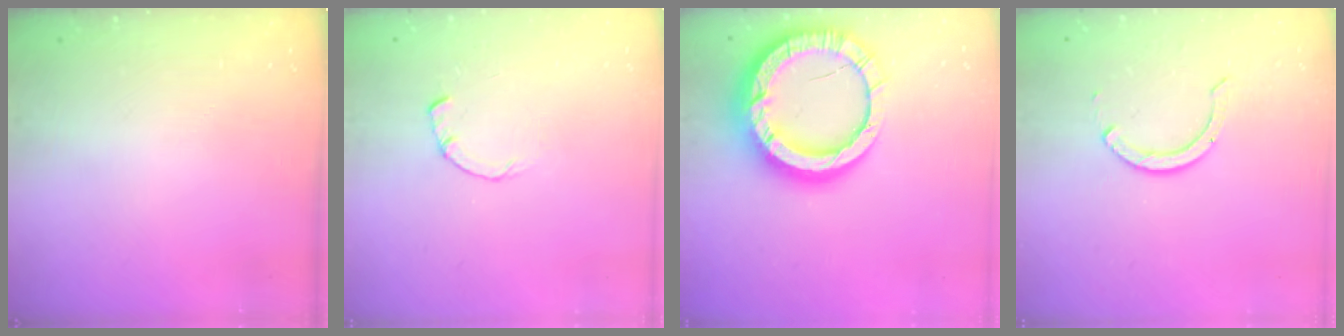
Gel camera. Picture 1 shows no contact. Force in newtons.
{"total": 0.8, "press": 0.8, "slide": 0.2}
{"total": 21.5, "press": 21.5, "slide": 1.8}
{"total": 7.0, "press": 6.9, "slide": 0.8}